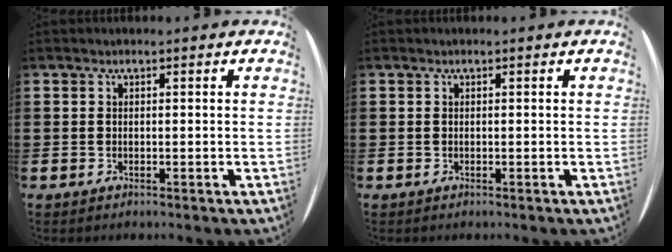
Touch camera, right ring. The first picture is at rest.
{"total": 0.0}